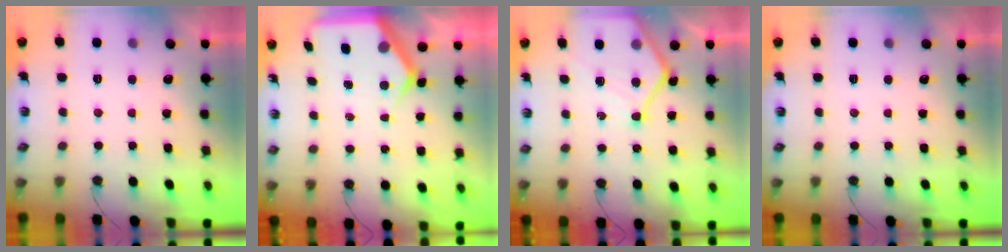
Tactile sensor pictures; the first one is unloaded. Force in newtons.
{"total": 6.7, "press": 6.7, "slide": 0.4}
{"total": 12.2, "press": 12.2, "slide": 1.2}
{"total": 0.0}